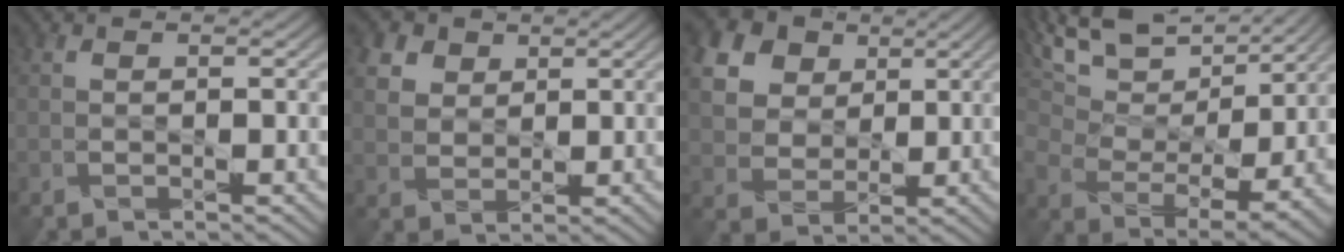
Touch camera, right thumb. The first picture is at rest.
{"total": 6.3, "force": [3.5, 4.5, 2.8], "torque": [-0.108, 0.007, 0.070]}
{"total": 16.4, "force": [7.2, 13.0, 7.1], "torque": [-0.228, 0.024, 0.151]}
{"total": 13.5, "force": [10.0, 5.8, 6.9], "torque": [-0.181, 0.017, 0.163]}